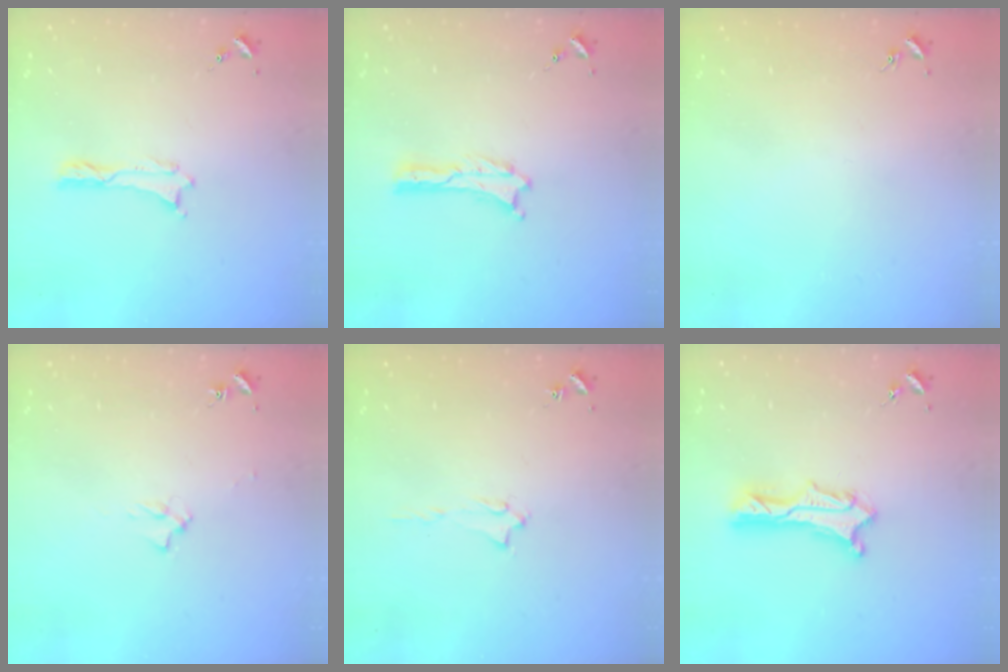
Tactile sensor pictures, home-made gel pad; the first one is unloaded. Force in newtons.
{"total": 0.0}
{"total": 0.0}
{"total": 2.0, "press": 2.0, "slide": 0.3}
{"total": 1.6, "press": 1.6, "slide": 0.2}
{"total": 3.0, "press": 3.0, "slide": 0.2}